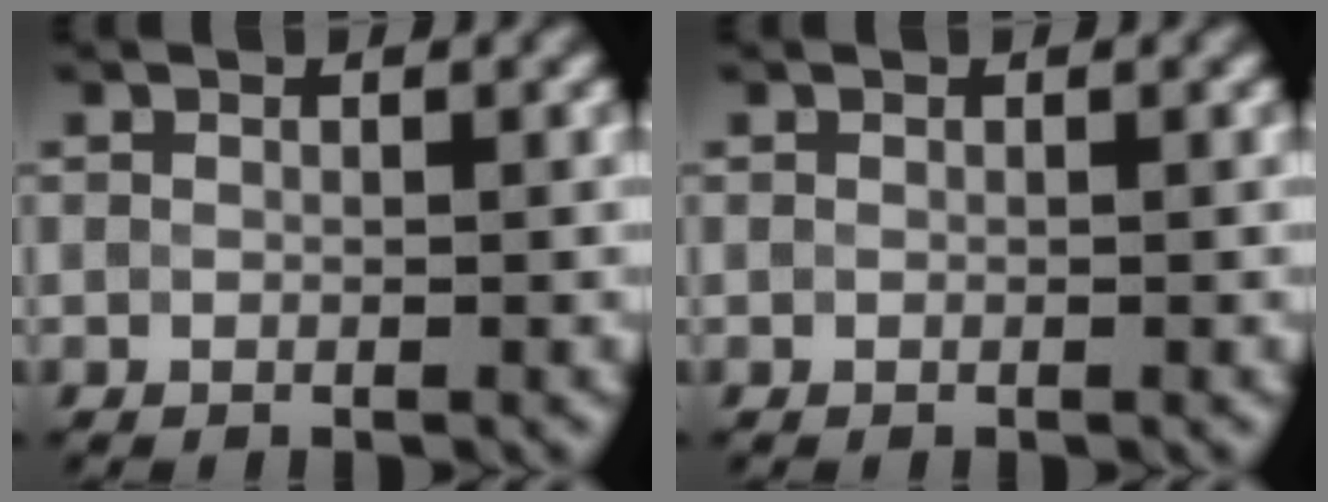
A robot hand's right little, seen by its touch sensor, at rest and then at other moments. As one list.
[{"total": 0.0}]